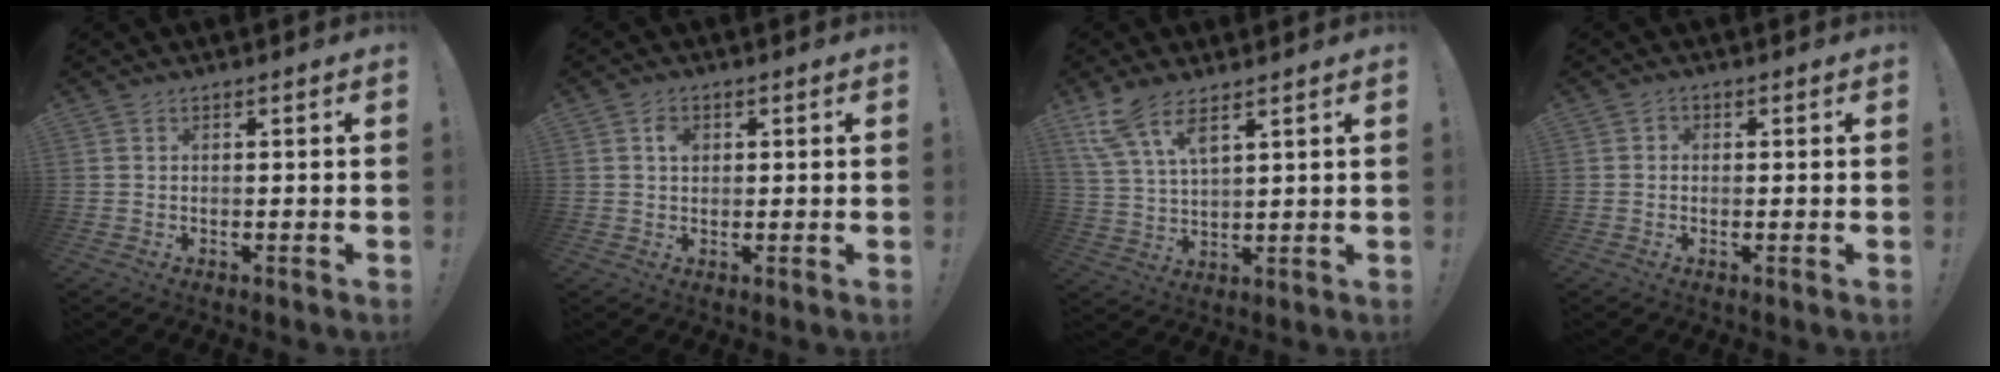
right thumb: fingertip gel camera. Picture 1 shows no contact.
{"total": 2.9, "force": [0.6, 2.2, 1.8], "torque": [-0.013, -0.003, 0.005]}
{"total": 9.3, "force": [6.8, 2.6, 5.9], "torque": [-0.124, -0.029, 0.129]}
{"total": 1.1, "force": [-0.6, 0.8, 0.5], "torque": [-0.013, 0.007, -0.010]}